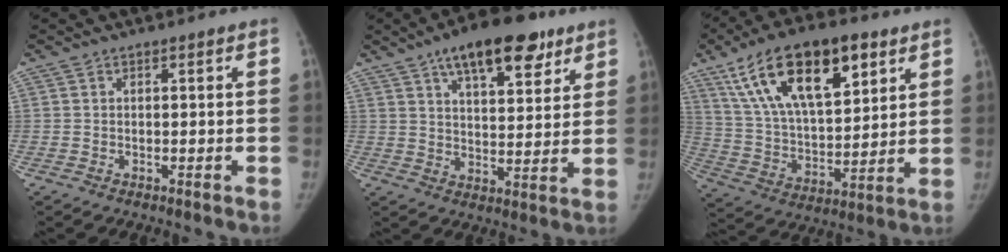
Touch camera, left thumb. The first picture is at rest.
{"total": 16.5, "force": [9.9, 7.1, 11.1], "torque": [-0.127, -0.025, 0.151]}
{"total": 22.9, "force": [11.8, 10.5, 16.6], "torque": [-0.262, -0.027, 0.214]}